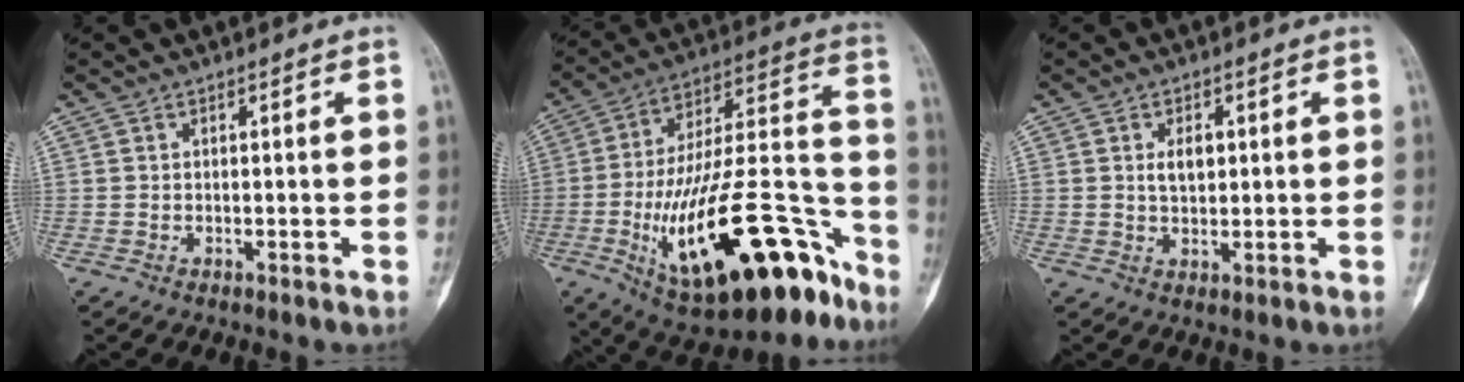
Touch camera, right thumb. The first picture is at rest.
{"total": 31.2, "force": [-15.0, 12.0, 24.6], "torque": [-0.360, 0.081, -0.229]}
{"total": 3.8, "force": [0.9, 2.3, 2.9], "torque": [-0.041, -0.004, 0.016]}